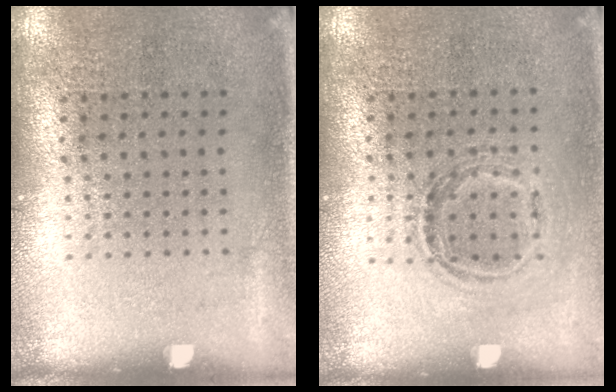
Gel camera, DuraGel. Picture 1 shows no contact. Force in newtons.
{"total": 1.1, "press": 0.9, "slide": 0.6}